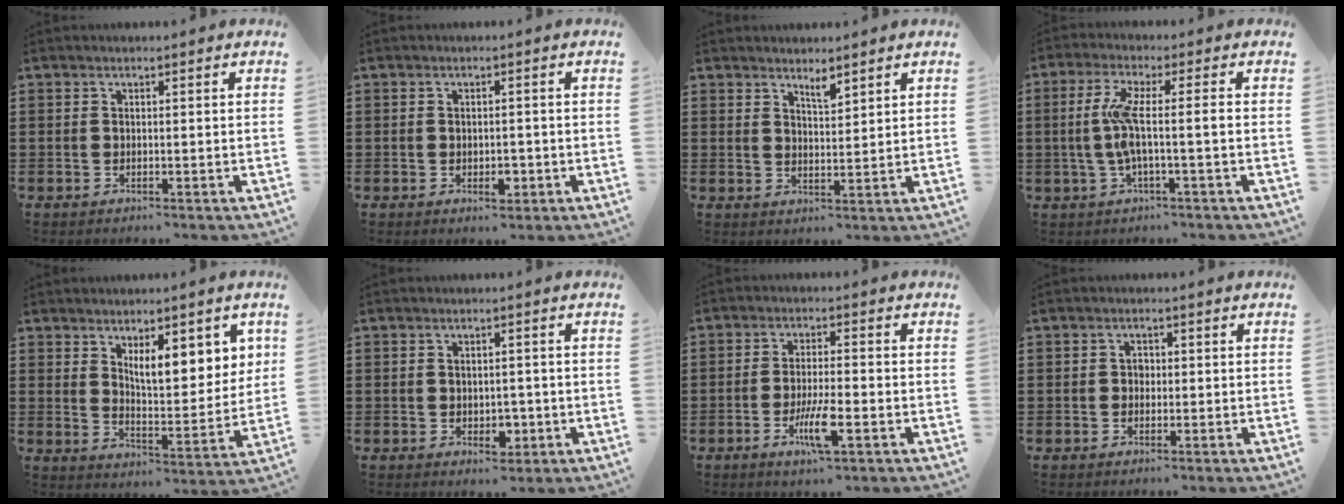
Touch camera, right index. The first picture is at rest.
{"total": 2.6, "force": [-0.7, 1.5, 2.0], "torque": [-0.029, -0.004, -0.015]}
{"total": 2.5, "force": [2.2, 0.3, 1.0], "torque": [-0.022, 0.001, 0.041]}
{"total": 6.6, "force": [-0.5, 0.1, 6.6], "torque": [-0.142, -0.013, -0.021]}
{"total": 7.7, "force": [4.3, 3.0, 5.7], "torque": [-0.091, -0.016, 0.069]}
{"total": 2.5, "force": [-0.4, 1.7, 1.8], "torque": [-0.036, 0.003, -0.009]}
{"total": 6.6, "force": [-2.6, 1.3, 5.9], "torque": [-0.114, -0.011, -0.047]}
{"total": 1.2, "force": [-0.2, 0.9, 0.8], "torque": [-0.017, 0.002, -0.004]}